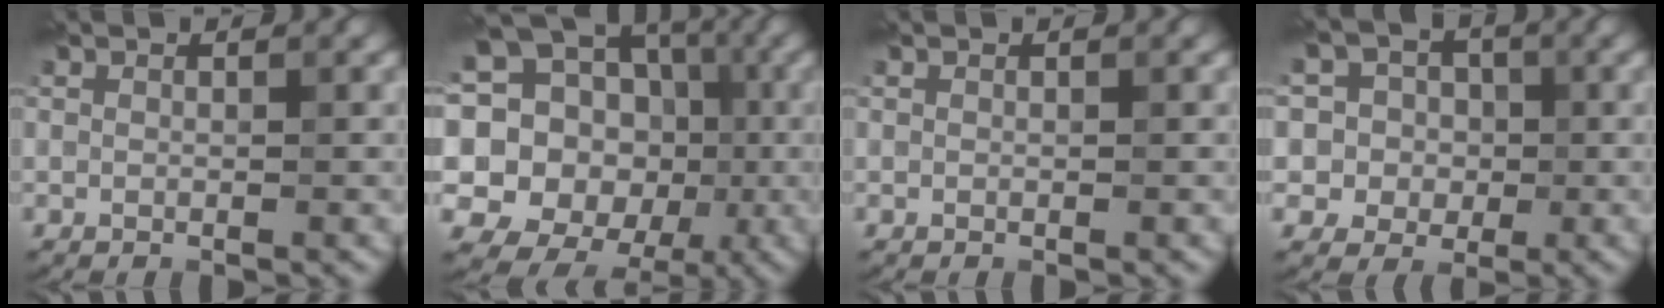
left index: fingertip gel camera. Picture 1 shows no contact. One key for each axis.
{"total": 19.2, "fx": 2.3, "fy": 17.1, "fz": 8.5, "tx": -0.195, "ty": 0.039, "tz": 0.024}
{"total": 0.0}
{"total": 6.9, "fx": 1.7, "fy": 6.4, "fz": 2.1, "tx": -0.043, "ty": 0.034, "tz": 0.007}